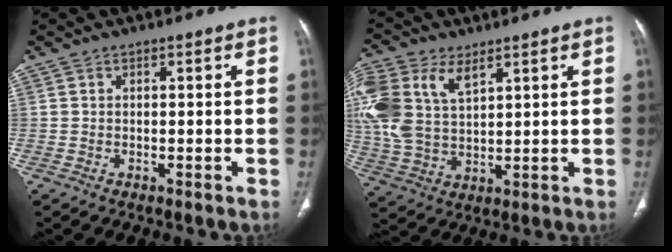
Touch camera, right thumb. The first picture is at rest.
{"total": 16.4, "force": [6.8, 9.9, 11.1], "torque": [-0.268, -0.004, 0.137]}